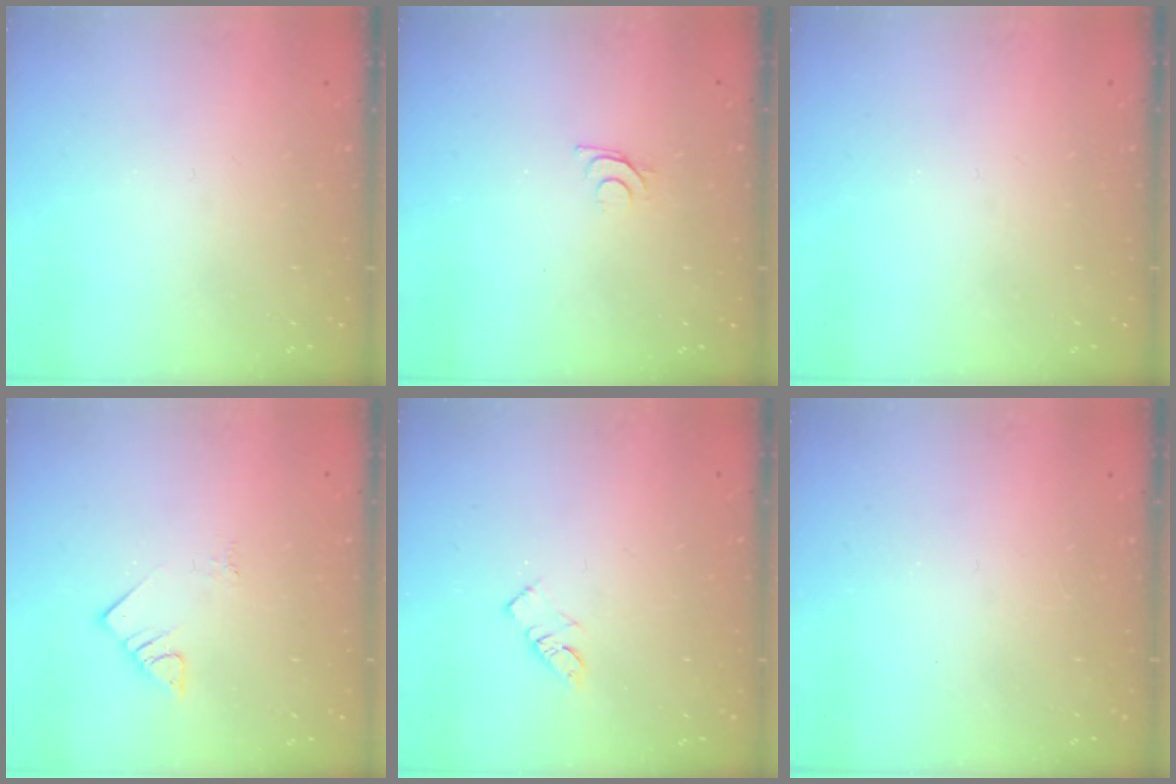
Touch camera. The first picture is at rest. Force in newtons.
{"total": 6.0, "press": 6.0, "slide": 0.6}
{"total": 0.0}
{"total": 3.9, "press": 3.9, "slide": 0.6}
{"total": 4.2, "press": 4.1, "slide": 0.3}
{"total": 2.6, "press": 2.6, "slide": 0.4}